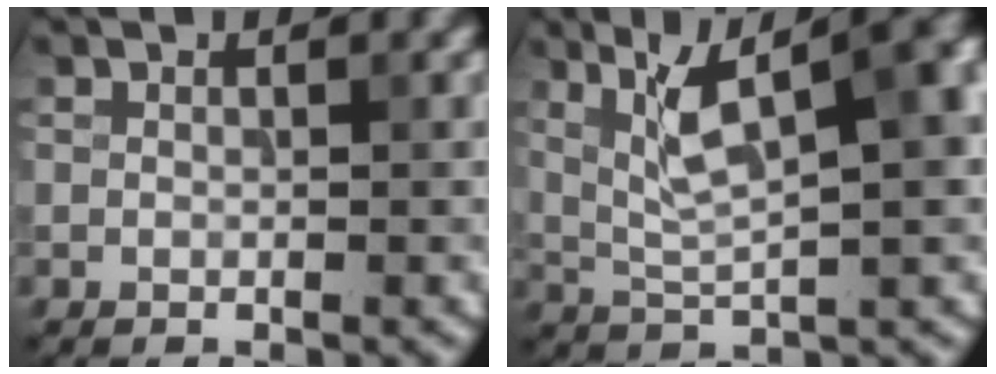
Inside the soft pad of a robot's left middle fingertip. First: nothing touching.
{"total": 10.7, "force": [3.6, 3.6, 9.4], "torque": [-0.154, 0.020, 0.062]}